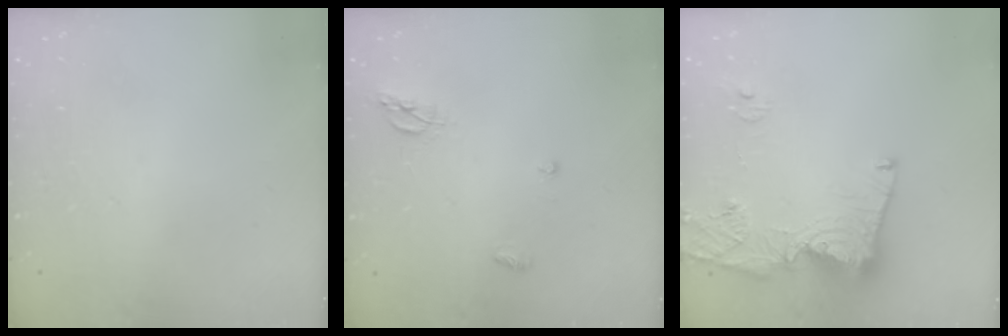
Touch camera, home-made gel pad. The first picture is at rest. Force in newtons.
{"total": 6.5, "press": 6.5, "slide": 0.1}
{"total": 14.7, "press": 14.6, "slide": 1.8}